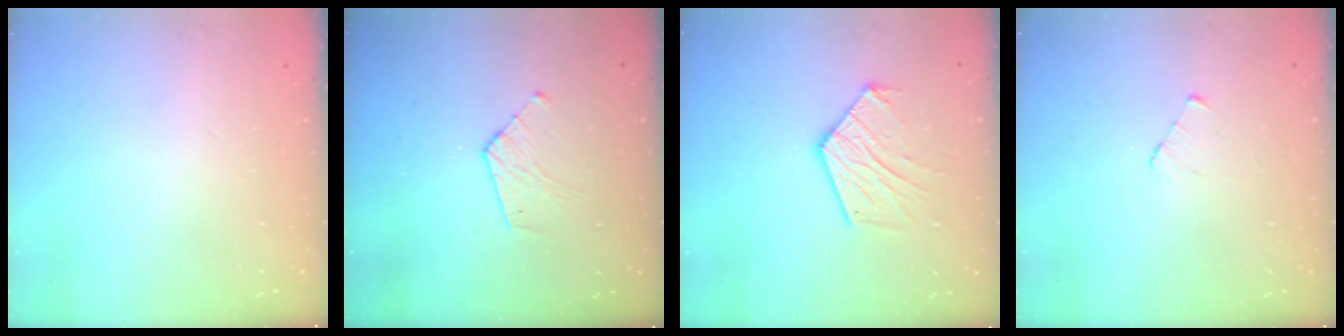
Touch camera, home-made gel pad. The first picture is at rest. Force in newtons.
{"total": 6.0, "press": 5.9, "slide": 0.4}
{"total": 13.0, "press": 13.0, "slide": 0.8}
{"total": 3.0, "press": 2.9, "slide": 0.3}